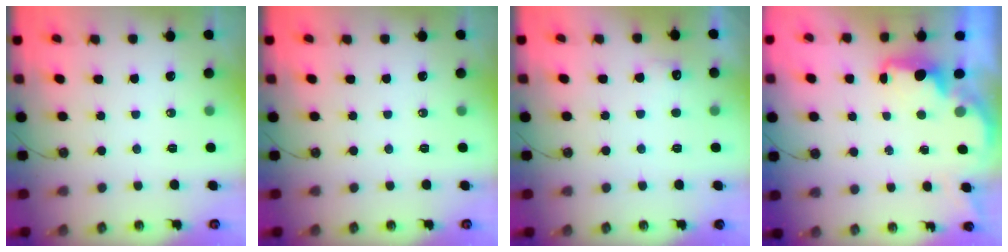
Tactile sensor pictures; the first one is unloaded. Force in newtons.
{"total": 0.0}
{"total": 6.9, "press": 6.8, "slide": 1.2}
{"total": 1.9, "press": 1.7, "slide": 0.8}